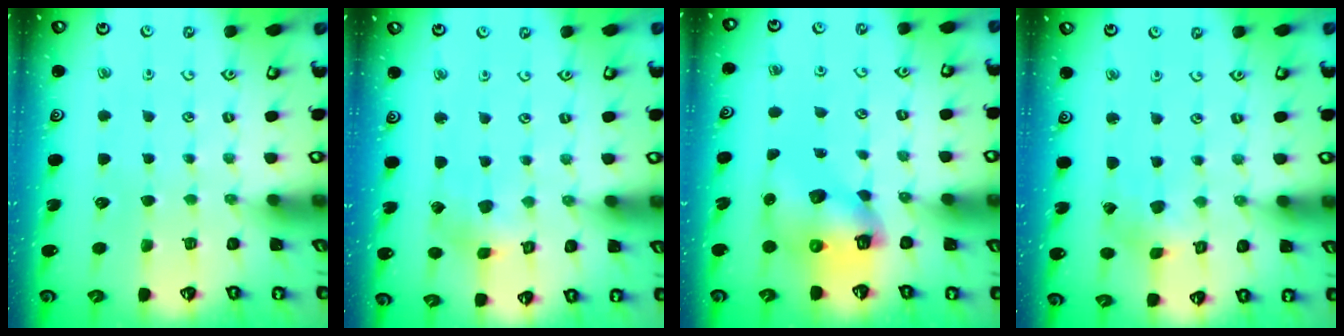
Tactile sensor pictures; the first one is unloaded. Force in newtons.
{"total": 3.2, "press": 3.2, "slide": 0.3}
{"total": 8.9, "press": 8.9, "slide": 1.1}
{"total": 1.6, "press": 1.6, "slide": 0.0}